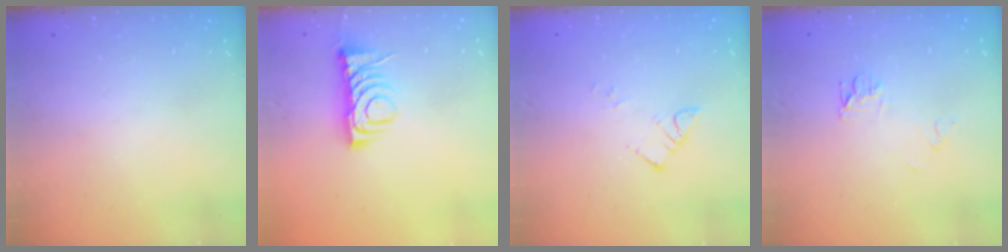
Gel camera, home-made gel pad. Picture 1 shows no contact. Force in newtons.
{"total": 7.8, "press": 7.7, "slide": 0.7}
{"total": 4.4, "press": 4.4, "slide": 0.1}
{"total": 6.3, "press": 6.3, "slide": 0.6}